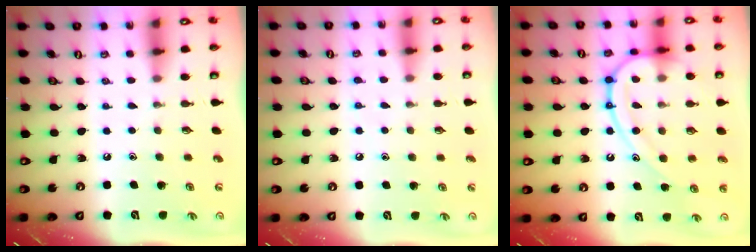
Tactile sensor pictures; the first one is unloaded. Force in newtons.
{"total": 5.2, "press": 5.1, "slide": 0.6}
{"total": 16.0, "press": 16.0, "slide": 1.5}